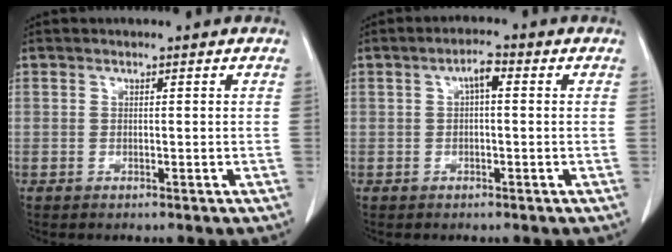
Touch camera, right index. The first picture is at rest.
{"total": 2.7, "force": [0.4, 0.8, 2.5], "torque": [-0.045, 0.010, 0.006]}